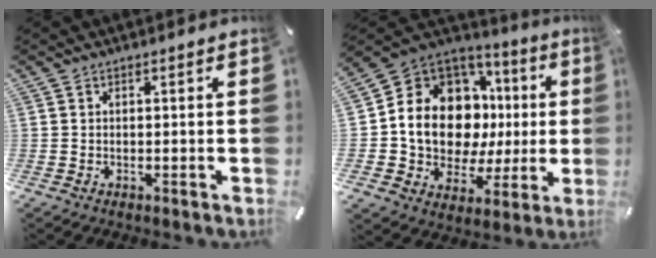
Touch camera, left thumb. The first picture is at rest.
{"total": 16.7, "force": [2.6, 12.8, 10.3], "torque": [-0.200, -0.046, 0.049]}